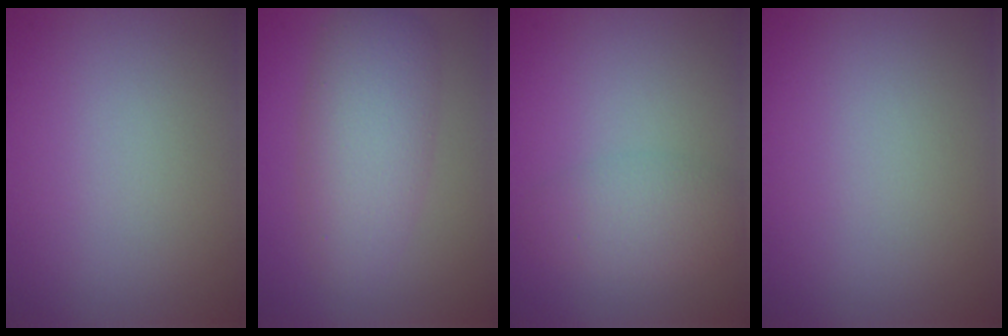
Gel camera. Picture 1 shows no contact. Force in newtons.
{"total": 5.3, "press": 5.3, "slide": 0.0}
{"total": 2.8, "press": 2.8, "slide": 0.1}
{"total": 0.0}